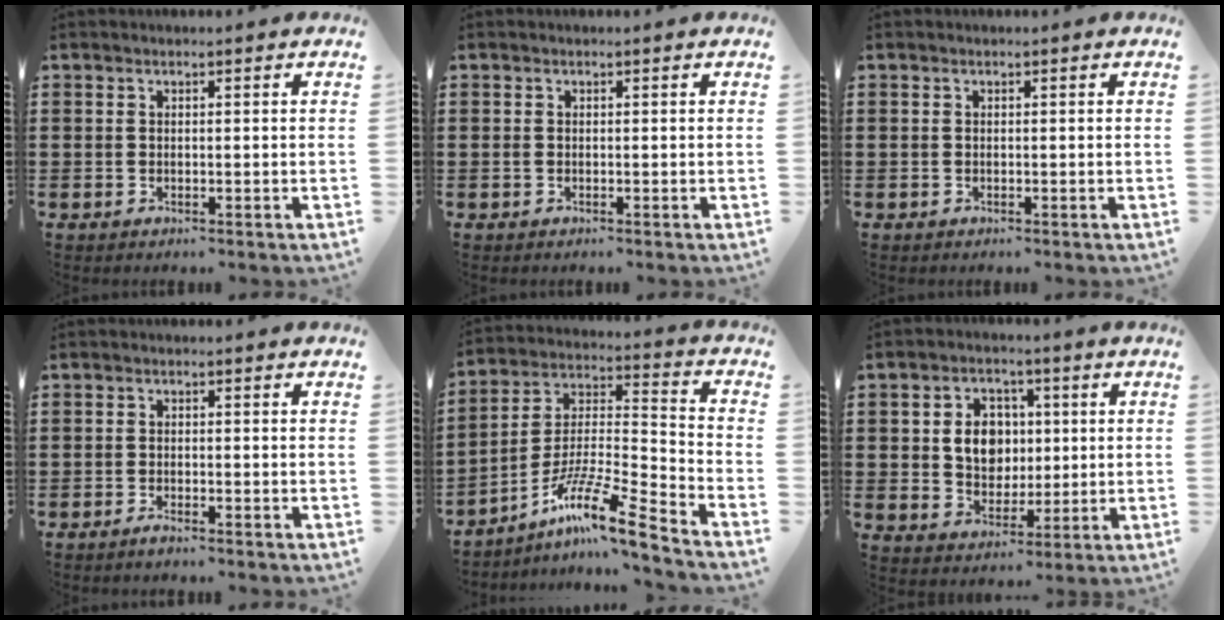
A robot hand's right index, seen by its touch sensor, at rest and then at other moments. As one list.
[{"total": 0.0}, {"total": 0.0}, {"total": 1.2, "force": [-1.1, 0.0, 0.4], "torque": [-0.009, -0.003, -0.021]}, {"total": 12.4, "force": [-9.1, 0.9, 8.4], "torque": [-0.159, 0.005, -0.181]}, {"total": 6.9, "force": [0.9, 5.7, 3.6], "torque": [-0.075, 0.014, 0.012]}]